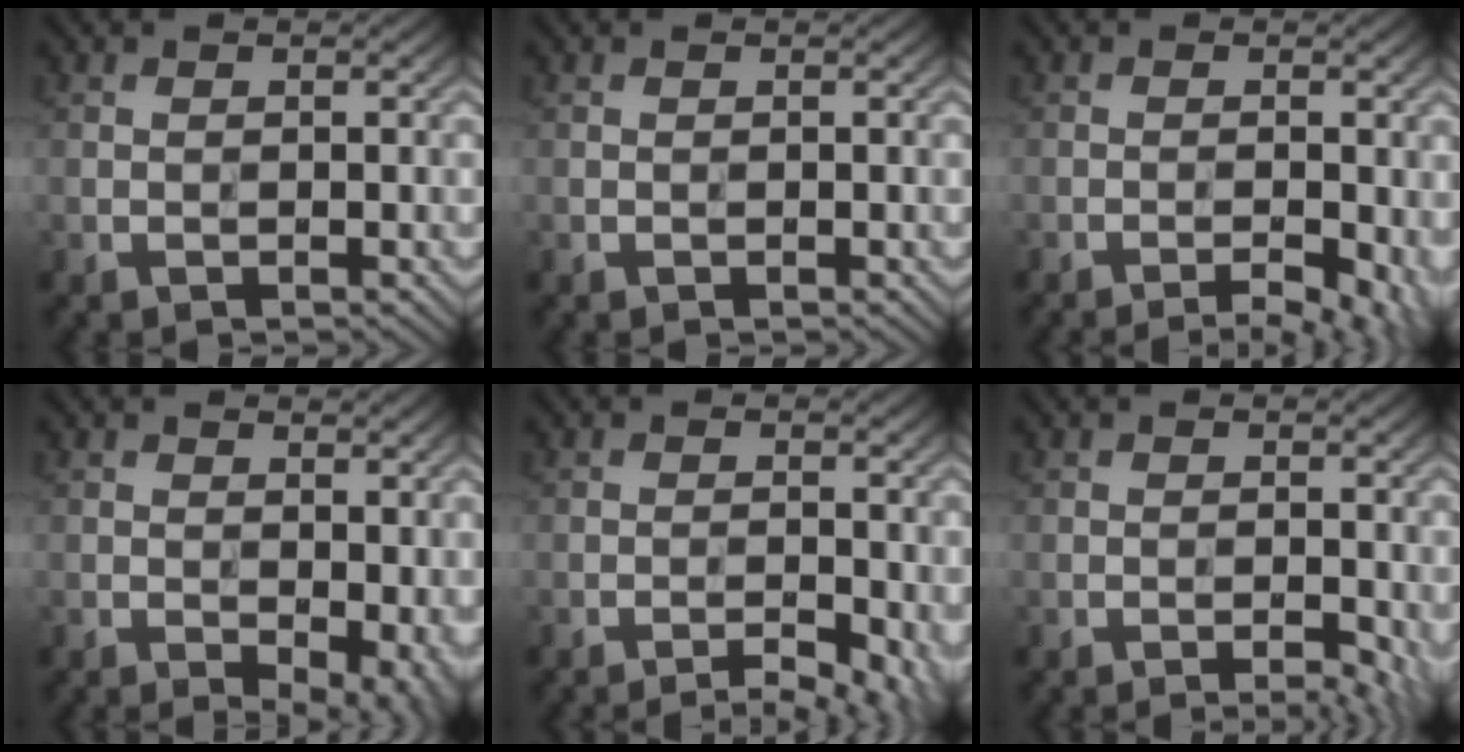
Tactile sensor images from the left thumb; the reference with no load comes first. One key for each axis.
{"total": 0.0}
{"total": 4.5, "fx": -2.6, "fy": 0.9, "fz": 3.6, "tx": -0.049, "ty": -0.003, "tz": -0.034}
{"total": 5.6, "fx": -1.4, "fy": 3.0, "fz": 4.5, "tx": -0.063, "ty": -0.013, "tz": -0.014}
{"total": 4.3, "fx": -2.7, "fy": 0.8, "fz": 3.2, "tx": -0.043, "ty": -0.002, "tz": -0.039}
{"total": 2.5, "fx": -1.2, "fy": 0.6, "fz": 2.1, "tx": -0.029, "ty": 0.001, "tz": -0.015}